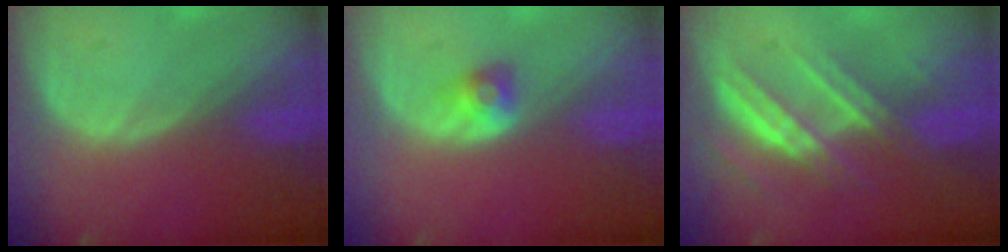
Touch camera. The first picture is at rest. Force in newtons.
{"total": 2.6, "press": 2.3, "slide": 1.1}
{"total": 7.5, "press": 6.7, "slide": 3.3}